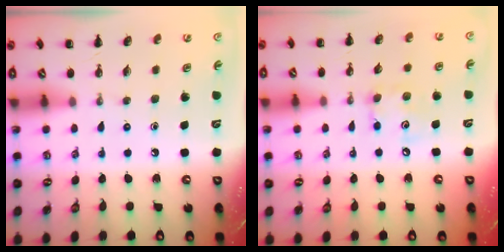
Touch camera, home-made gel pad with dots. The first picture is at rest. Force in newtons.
{"total": 6.0, "press": 5.9, "slide": 1.0}